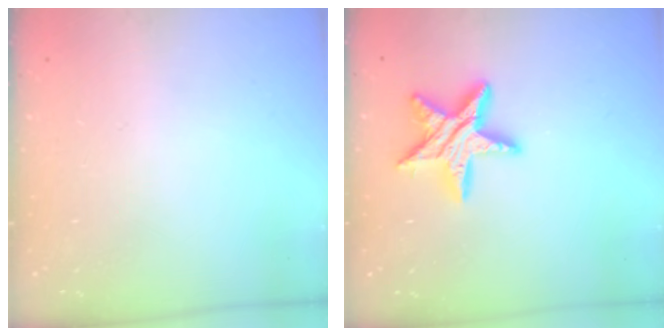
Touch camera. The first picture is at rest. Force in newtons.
{"total": 13.1, "press": 13.0, "slide": 0.8}